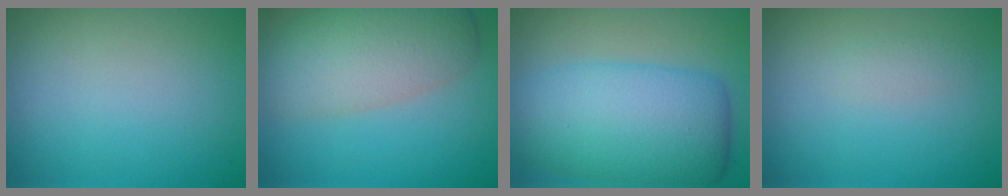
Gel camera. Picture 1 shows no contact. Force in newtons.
{"total": 7.0, "press": 7.0, "slide": 0.2}
{"total": 9.3, "press": 9.3, "slide": 0.1}
{"total": 1.0, "press": 1.0, "slide": 0.0}